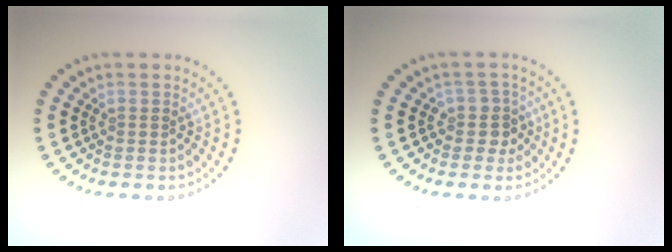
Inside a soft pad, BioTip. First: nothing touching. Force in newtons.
{"total": 2.2, "press": 1.8, "slide": 1.2}